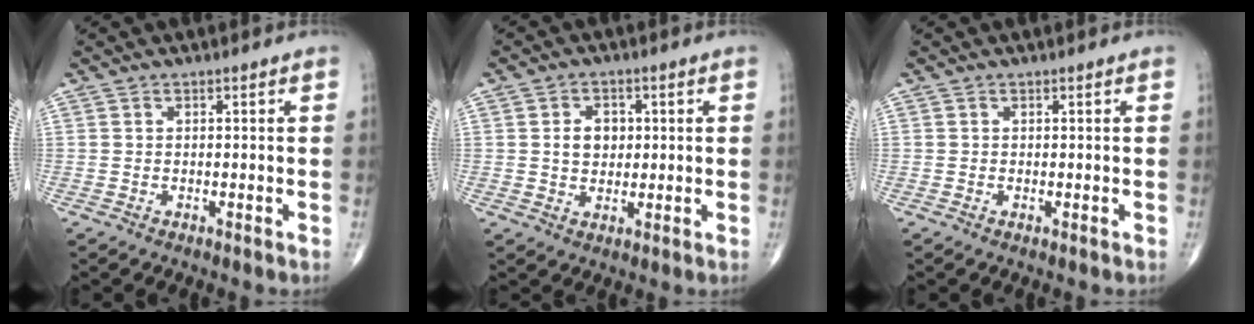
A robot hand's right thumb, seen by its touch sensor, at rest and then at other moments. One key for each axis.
{"total": 5.1, "fx": 0.7, "fy": 3.9, "fz": 3.1, "tx": -0.031, "ty": -0.001, "tz": 0.011}
{"total": 0.0}